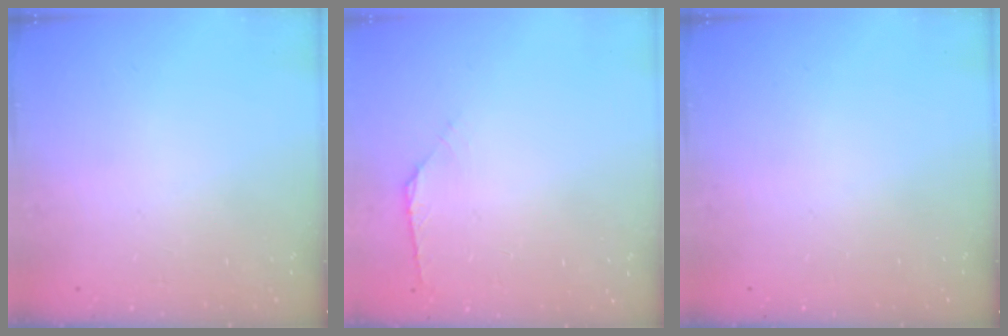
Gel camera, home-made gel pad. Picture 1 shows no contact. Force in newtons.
{"total": 2.1, "press": 2.0, "slide": 0.6}
{"total": 0.0}